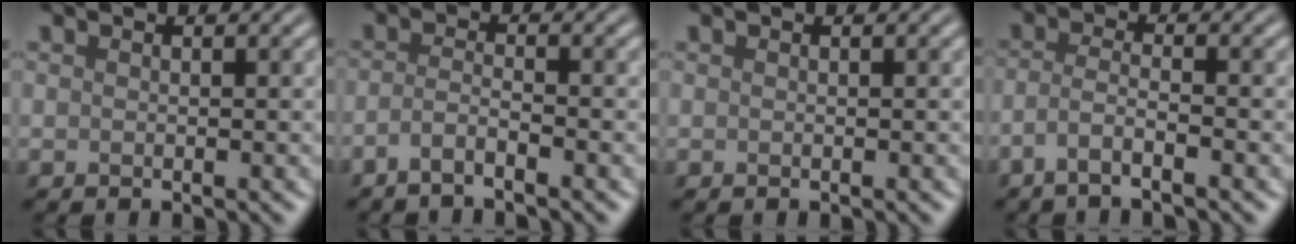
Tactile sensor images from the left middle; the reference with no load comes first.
{"total": 1.9, "force": [-1.3, 0.3, 1.3], "torque": [-0.024, -0.001, -0.035]}
{"total": 0.0}
{"total": 2.5, "force": [-1.5, 0.4, 1.9], "torque": [-0.037, 0.003, -0.042]}